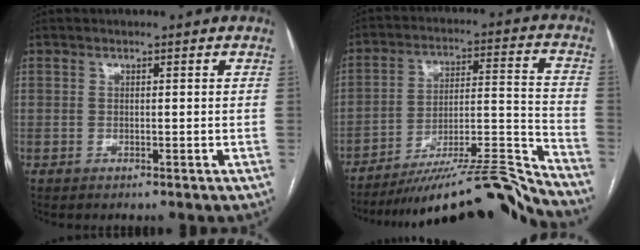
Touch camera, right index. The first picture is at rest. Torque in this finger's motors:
{"motor_torque": [-0.30, -0.80, 0.04, 0.07]}